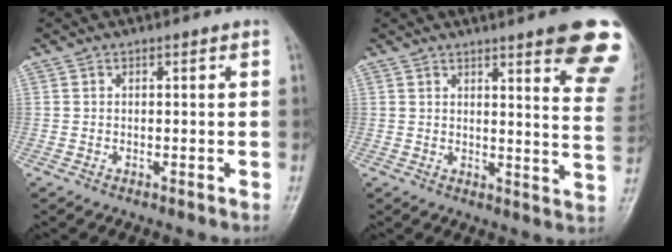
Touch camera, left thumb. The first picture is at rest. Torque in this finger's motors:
{"motor_torque": [3.35, 1.66, 1.74, -1.03, 0.09]}